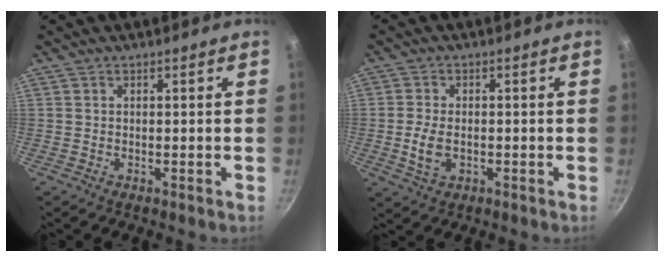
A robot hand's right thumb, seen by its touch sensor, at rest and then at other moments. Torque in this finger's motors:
{"motor_torque": [-0.51, 0.09, 0.45, 0.48, 0.04]}